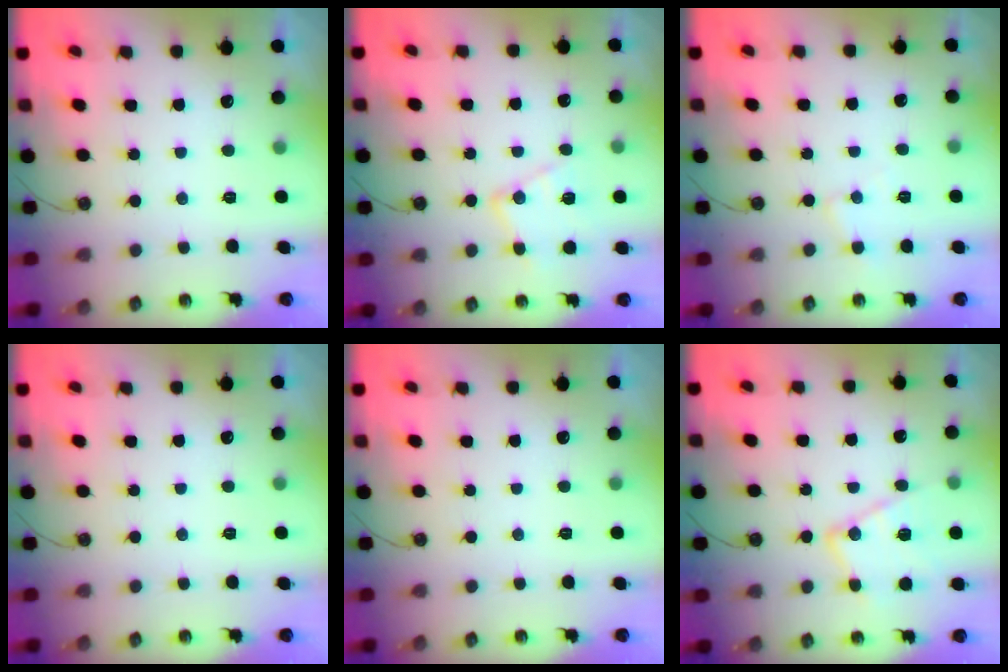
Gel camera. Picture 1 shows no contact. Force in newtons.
{"total": 12.7, "press": 12.6, "slide": 0.9}
{"total": 5.8, "press": 5.8, "slide": 0.6}
{"total": 0.0}
{"total": 0.0}
{"total": 14.7, "press": 14.6, "slide": 1.3}